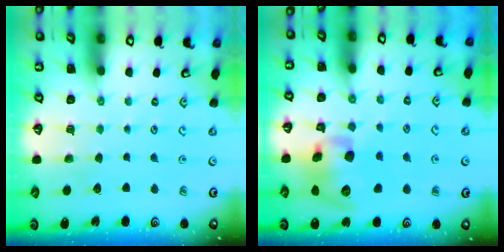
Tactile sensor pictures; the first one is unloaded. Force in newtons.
{"total": 12.9, "press": 12.7, "slide": 2.0}